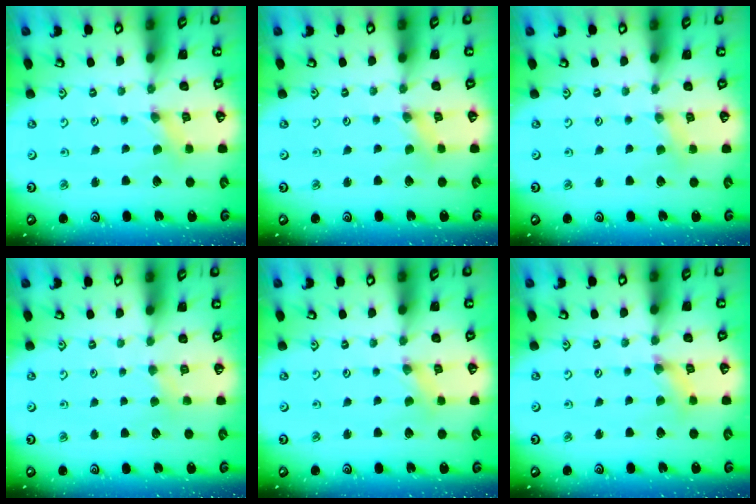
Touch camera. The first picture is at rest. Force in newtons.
{"total": 1.2, "press": 1.2, "slide": 0.2}
{"total": 2.4, "press": 2.4, "slide": 0.3}
{"total": 2.5, "press": 2.5, "slide": 0.4}
{"total": 0.6, "press": 0.6, "slide": 0.2}
{"total": 2.9, "press": 2.9, "slide": 0.3}